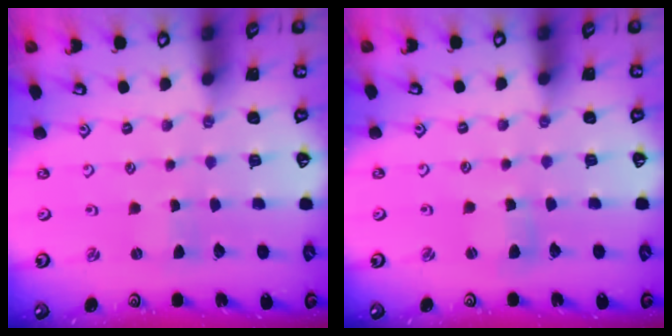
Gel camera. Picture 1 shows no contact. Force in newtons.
{"total": 3.1, "press": 3.1, "slide": 0.2}